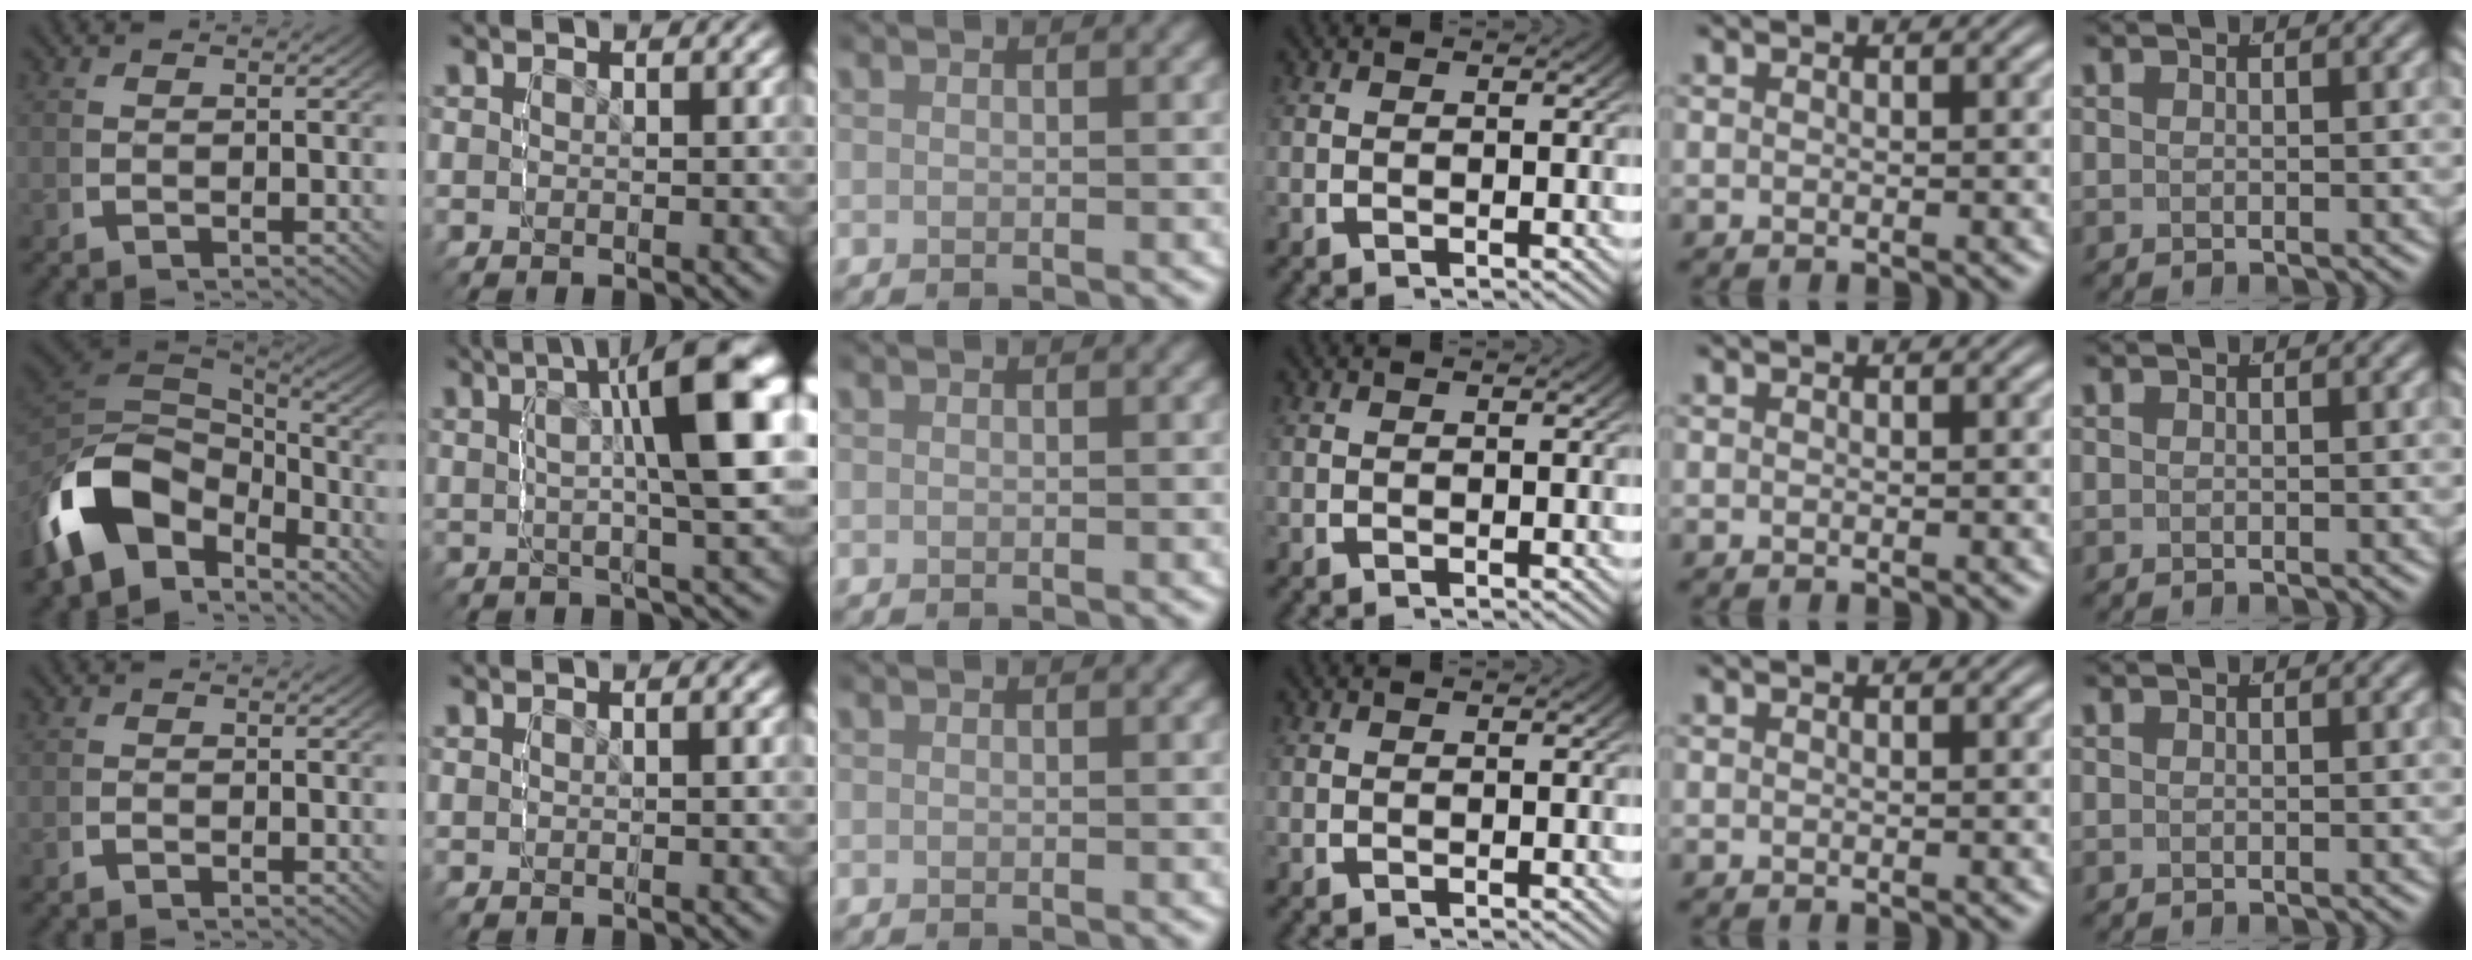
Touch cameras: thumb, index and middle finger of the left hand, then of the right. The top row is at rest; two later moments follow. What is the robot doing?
{"motion": "lift_and_place", "object": "markers"}